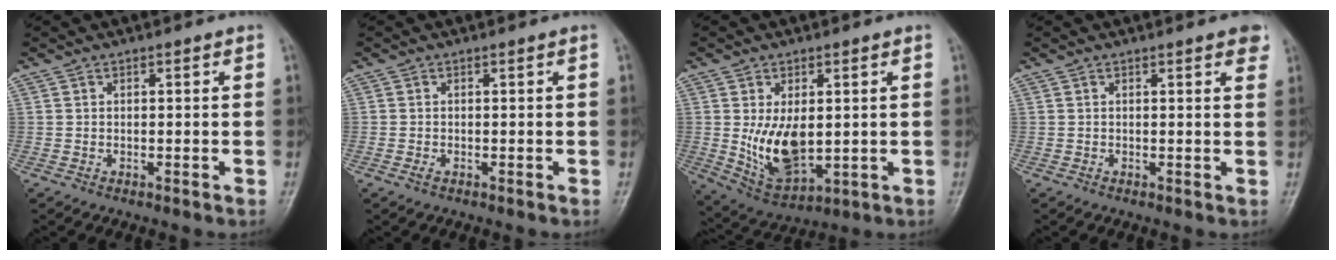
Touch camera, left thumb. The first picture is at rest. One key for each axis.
{"total": 0.7, "fx": -0.4, "fy": 0.2, "fz": 0.6, "tx": -0.015, "ty": 0.002, "tz": -0.004}
{"total": 10.4, "fx": 0.3, "fy": 5.8, "fz": 8.6, "tx": -0.136, "ty": -0.021, "tz": 0.025}
{"total": 2.5, "fx": 1.7, "fy": 0.6, "fz": 1.7, "tx": -0.011, "ty": -0.001, "tz": 0.012}